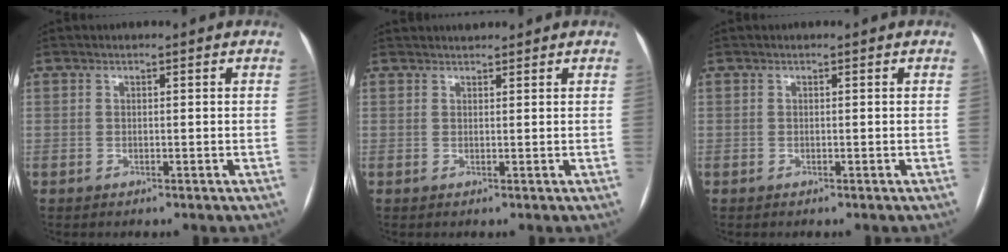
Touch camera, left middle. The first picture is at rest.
{"total": 2.2, "force": [2.1, 0.5, 0.3], "torque": [-0.003, 0.022, 0.035]}
{"total": 0.0}